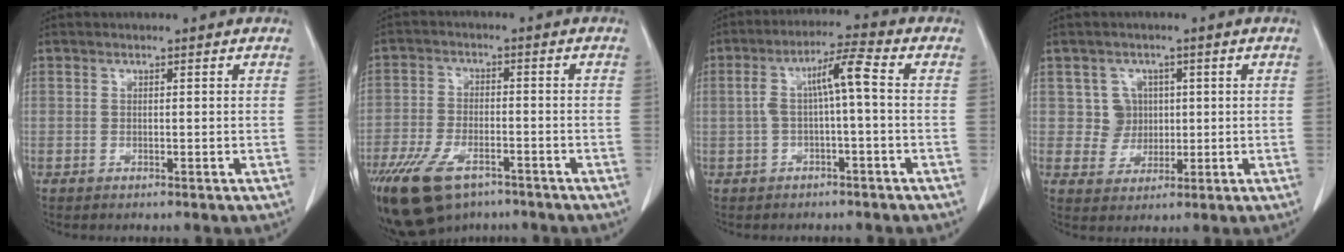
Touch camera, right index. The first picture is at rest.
{"total": 13.0, "force": [-8.5, 6.1, 7.6], "torque": [-0.160, -0.010, -0.142]}
{"total": 6.2, "force": [0.1, 0.5, 6.2], "torque": [-0.114, 0.030, 0.003]}
{"total": 3.8, "force": [0.8, 3.7, 0.2], "torque": [0.006, 0.008, 0.016]}